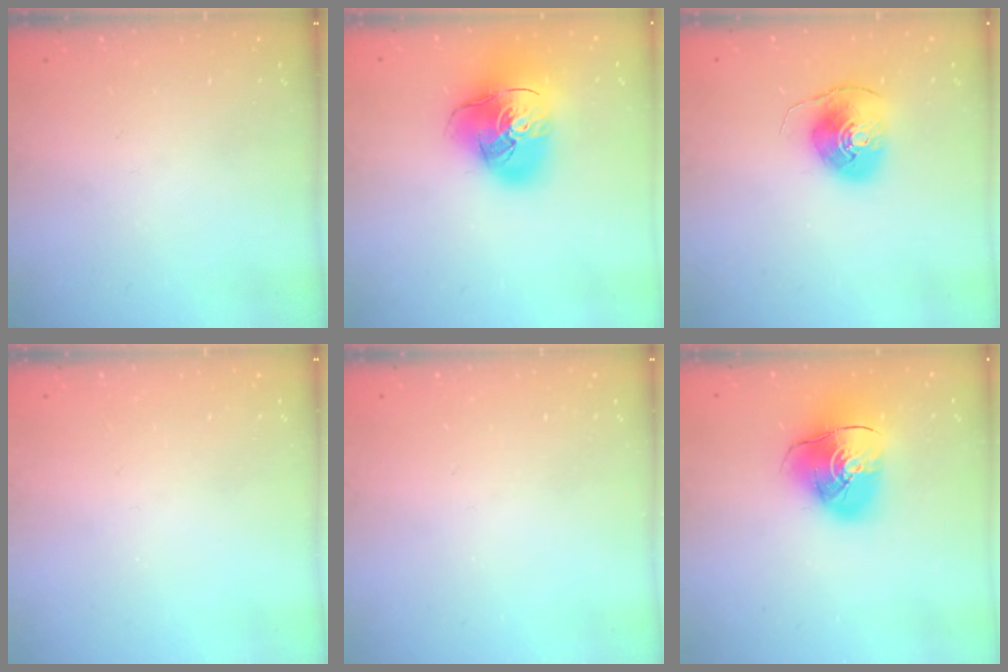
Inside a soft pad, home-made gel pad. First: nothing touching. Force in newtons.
{"total": 19.7, "press": 19.5, "slide": 2.7}
{"total": 8.4, "press": 8.3, "slide": 1.5}
{"total": 0.0}
{"total": 0.0}
{"total": 13.5, "press": 13.4, "slide": 1.9}